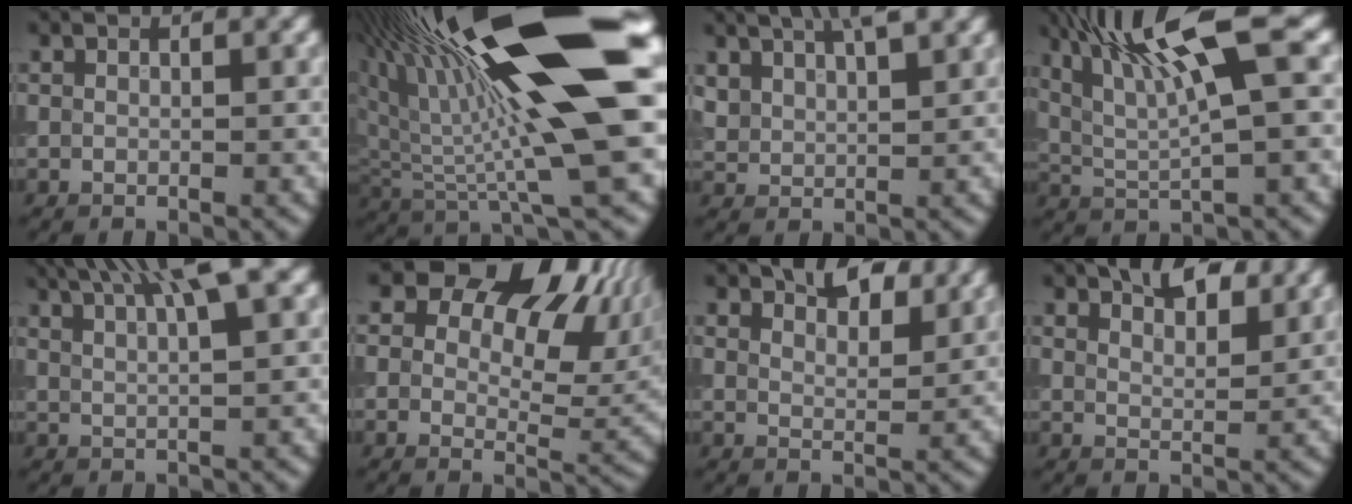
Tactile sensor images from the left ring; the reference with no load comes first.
{"total": 17.9, "force": [5.3, 4.1, 16.6], "torque": [-0.275, 0.008, 0.088]}
{"total": 5.3, "force": [4.0, 1.9, 2.8], "torque": [-0.059, 0.021, 0.064]}
{"total": 9.4, "force": [3.8, 1.7, 8.5], "torque": [-0.150, 0.014, 0.071]}
{"total": 6.5, "force": [3.9, 1.6, 4.9], "torque": [-0.045, 0.029, 0.047]}
{"total": 13.1, "force": [6.2, 7.7, 8.6], "torque": [-0.092, 0.016, 0.096]}
{"total": 2.7, "force": [2.3, 1.1, 0.9], "torque": [-0.012, 0.002, 0.035]}
{"total": 2.9, "force": [2.5, 1.0, 1.1], "torque": [-0.014, 0.005, 0.037]}